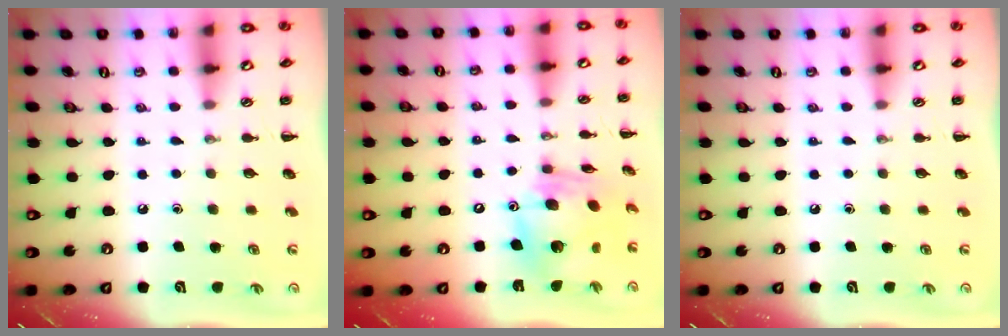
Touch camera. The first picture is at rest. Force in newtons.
{"total": 14.7, "press": 14.3, "slide": 3.6}
{"total": 0.0}